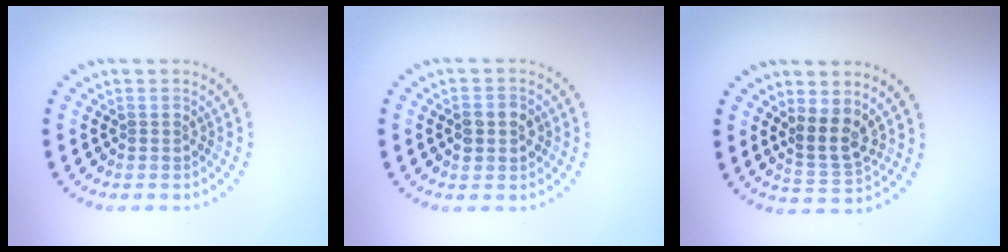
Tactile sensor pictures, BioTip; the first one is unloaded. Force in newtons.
{"total": 2.8, "press": 2.8, "slide": 0.2}
{"total": 3.0, "press": 2.5, "slide": 1.7}